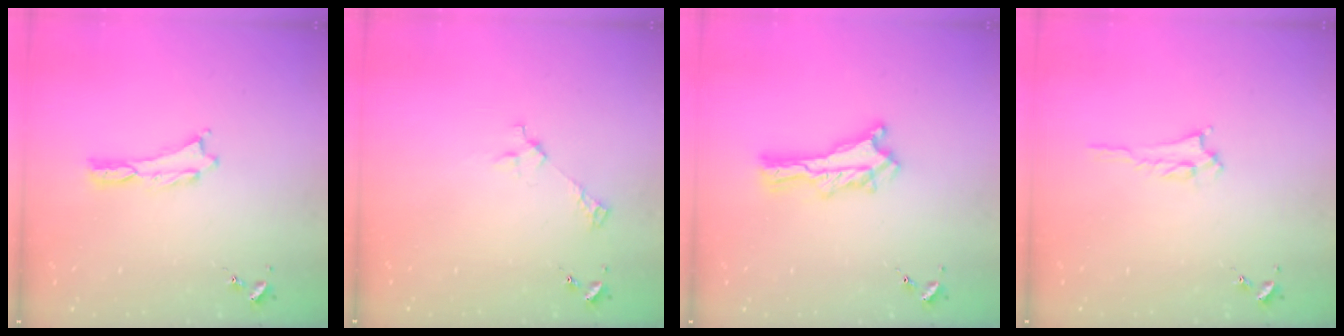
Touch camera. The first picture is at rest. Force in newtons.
{"total": 2.9, "press": 2.9, "slide": 0.2}
{"total": 1.4, "press": 1.4, "slide": 0.2}
{"total": 2.2, "press": 2.2, "slide": 0.3}